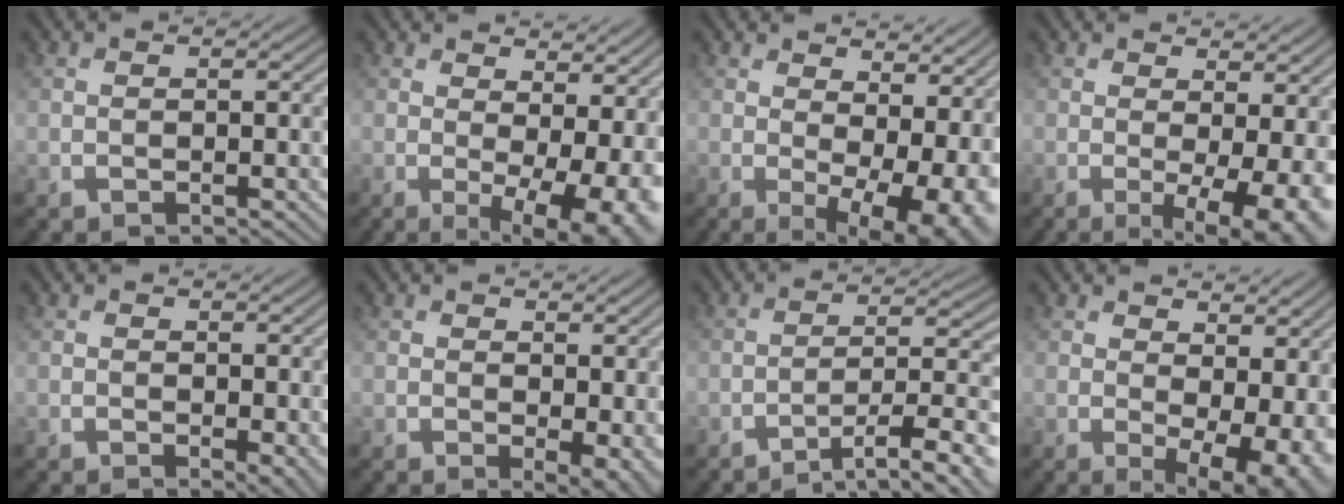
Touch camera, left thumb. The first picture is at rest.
{"total": 10.6, "force": [0.9, 4.2, 9.7], "torque": [-0.115, -0.004, 0.030]}
{"total": 12.1, "force": [1.8, 5.8, 10.4], "torque": [-0.119, -0.013, 0.058]}
{"total": 8.7, "force": [-0.4, 2.6, 8.3], "torque": [-0.110, -0.007, 0.001]}
{"total": 2.7, "force": [0.3, 1.3, 2.4], "torque": [-0.026, -0.006, 0.005]}
{"total": 4.3, "force": [0.6, 2.0, 3.8], "torque": [-0.051, -0.011, 0.014]}
{"total": 9.8, "force": [-6.2, 2.1, 7.3], "torque": [-0.118, 0.010, -0.087]}
{"total": 10.9, "force": [1.5, 5.5, 9.3], "torque": [-0.112, -0.017, 0.048]}